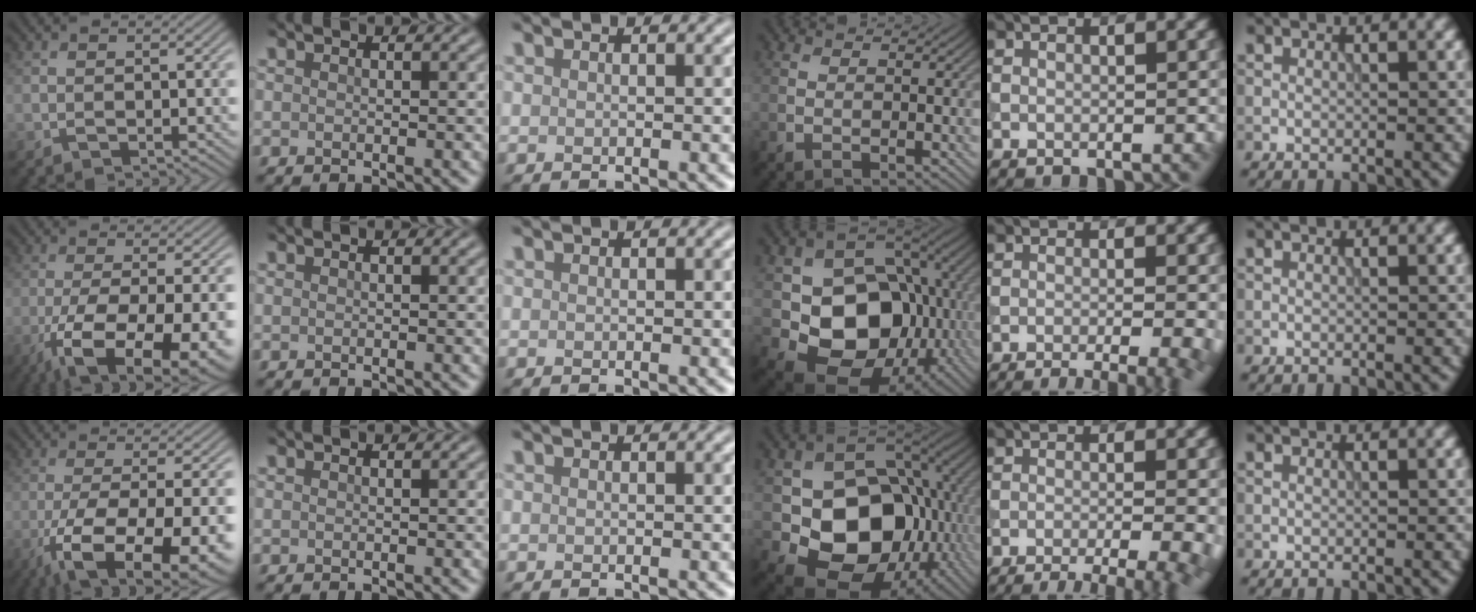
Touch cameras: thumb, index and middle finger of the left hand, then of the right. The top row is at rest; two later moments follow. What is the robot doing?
{"motion": "extract", "object": "tissue"}